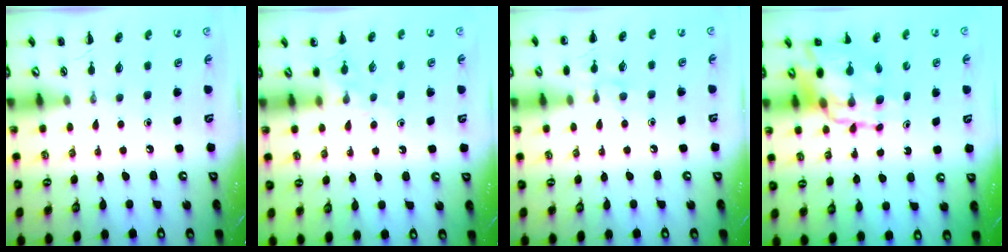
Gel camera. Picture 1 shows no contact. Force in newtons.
{"total": 6.0, "press": 5.7, "slide": 1.9}
{"total": 6.7, "press": 6.5, "slide": 1.7}
{"total": 12.1, "press": 11.7, "slide": 3.2}